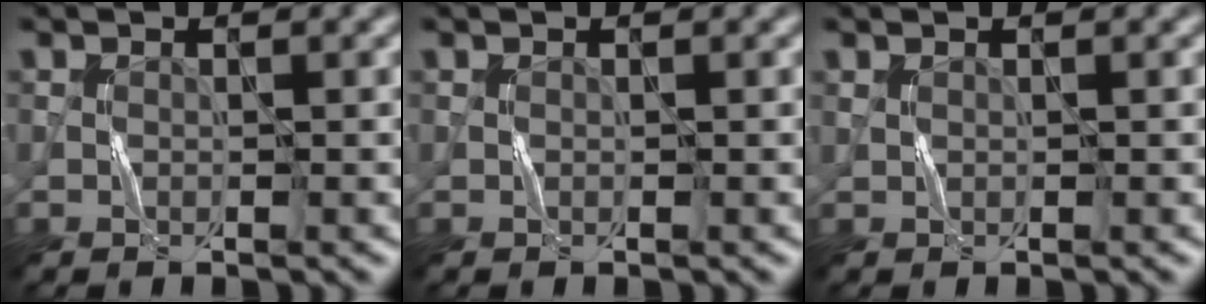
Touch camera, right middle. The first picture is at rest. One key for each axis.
{"total": 0.0}
{"total": 0.0}